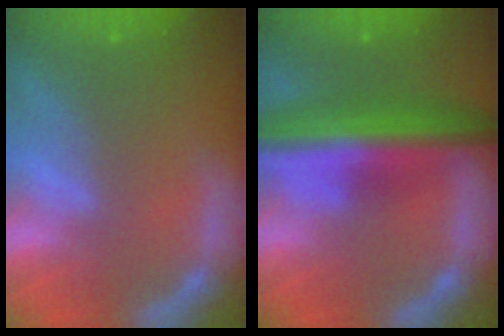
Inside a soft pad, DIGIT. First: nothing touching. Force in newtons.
{"total": 10.0}